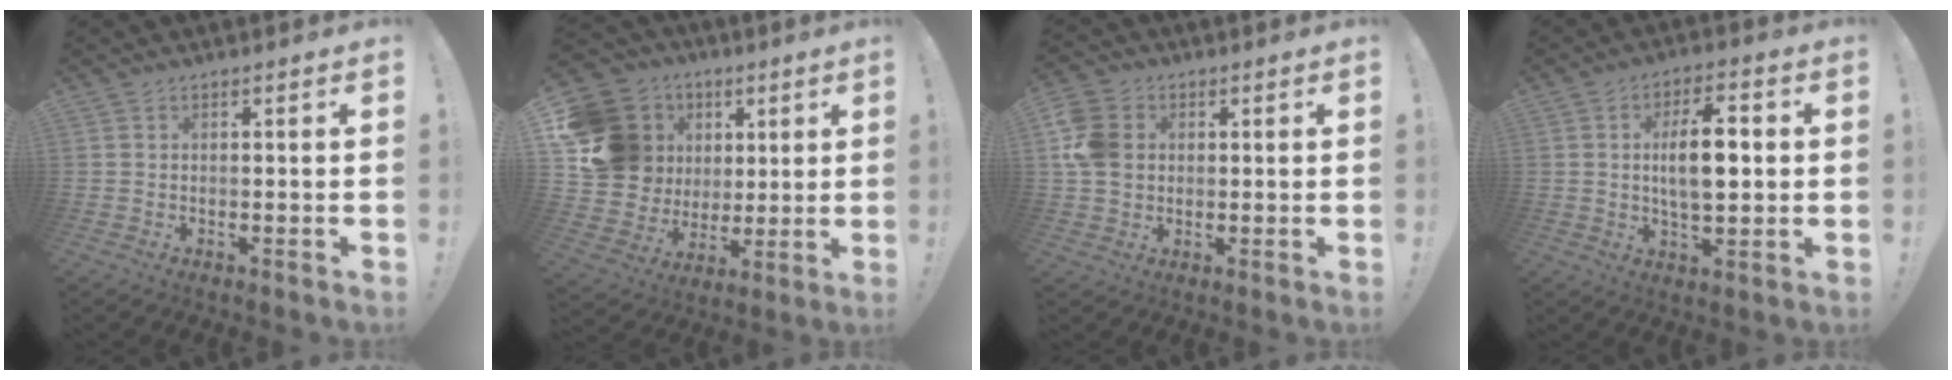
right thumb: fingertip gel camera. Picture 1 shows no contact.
{"total": 20.9, "force": [6.2, 18.0, 8.8], "torque": [-0.154, -0.018, 0.162]}
{"total": 10.7, "force": [1.4, 8.8, 6.0], "torque": [-0.121, 0.009, 0.032]}
{"total": 11.2, "force": [1.1, 5.2, 9.9], "torque": [-0.167, -0.003, 0.012]}